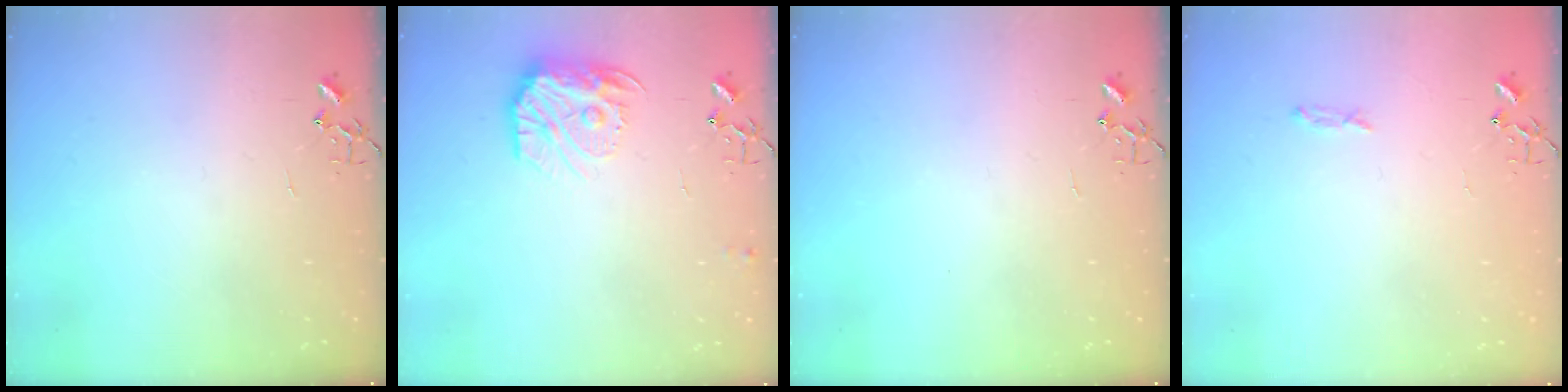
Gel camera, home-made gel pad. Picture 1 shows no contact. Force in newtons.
{"total": 14.6, "press": 14.6, "slide": 1.0}
{"total": 0.0}
{"total": 3.4, "press": 3.4, "slide": 0.5}